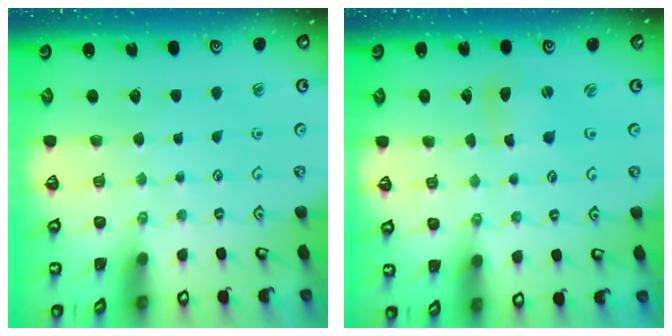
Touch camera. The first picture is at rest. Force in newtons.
{"total": 2.6, "press": 2.5, "slide": 0.3}